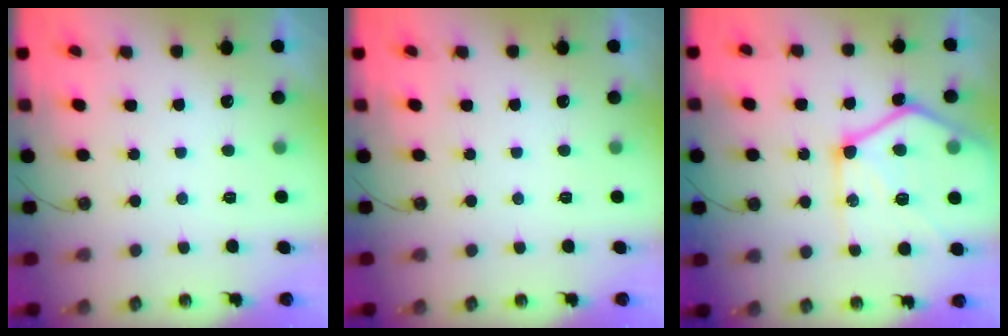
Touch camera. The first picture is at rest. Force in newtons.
{"total": 0.0}
{"total": 23.2, "press": 23.0, "slide": 2.3}